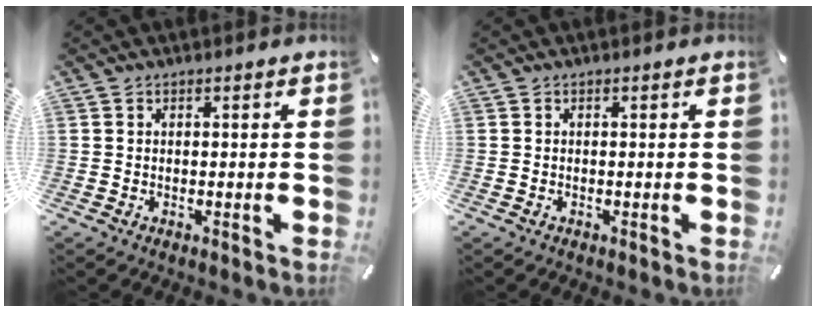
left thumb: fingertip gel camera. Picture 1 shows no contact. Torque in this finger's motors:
{"motor_torque": [-0.31, -0.37, -0.11, -0.13, 0.00]}